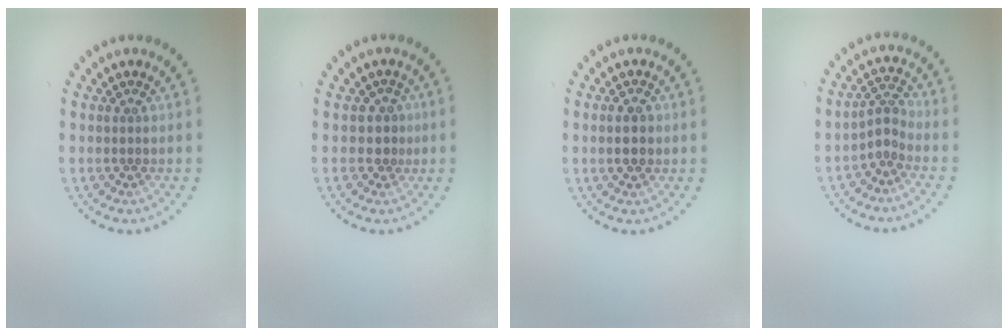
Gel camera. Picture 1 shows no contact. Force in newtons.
{"total": 1.7, "press": 1.3, "slide": 1.1}
{"total": 2.4, "press": 2.4, "slide": 0.2}
{"total": 2.0, "press": 1.4, "slide": 1.5}